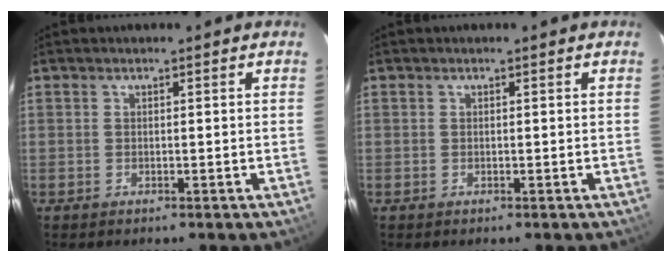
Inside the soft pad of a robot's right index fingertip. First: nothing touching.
{"total": 0.0}